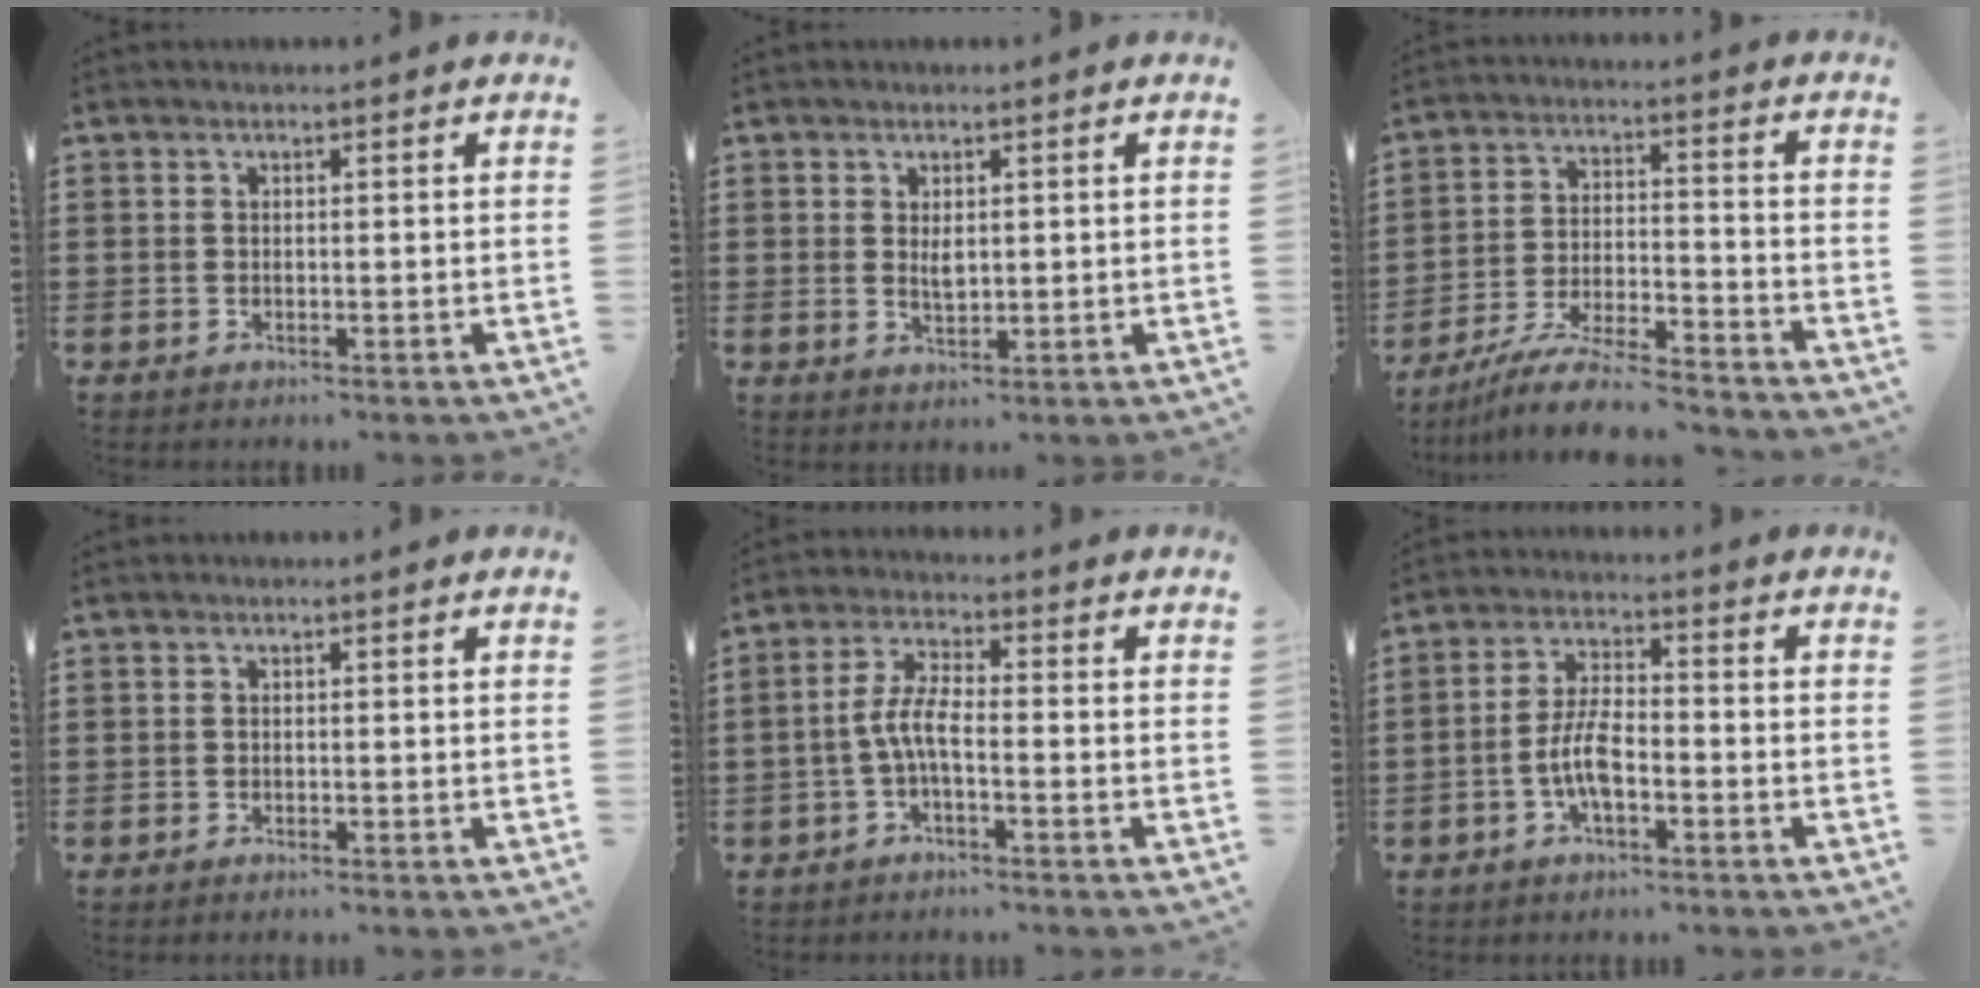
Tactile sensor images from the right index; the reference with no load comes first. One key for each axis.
{"total": 2.0, "fx": 0.6, "fy": 0.9, "fz": 1.7, "tx": -0.028, "ty": -0.003, "tz": 0.009}
{"total": 9.2, "fx": -8.4, "fy": 0.6, "fz": 3.6, "tx": -0.073, "ty": 0.010, "tz": -0.164}
{"total": 0.5, "fx": -0.5, "fy": -0.2, "fz": 0.1, "tx": -0.002, "ty": -0.004, "tz": -0.009}
{"total": 5.2, "fx": -1.6, "fy": 1.3, "fz": 4.8, "tx": -0.113, "ty": -0.005, "tz": -0.039}
{"total": 6.2, "fx": -2.1, "fy": 2.2, "fz": 5.4, "tx": -0.128, "ty": -0.005, "tz": -0.047}